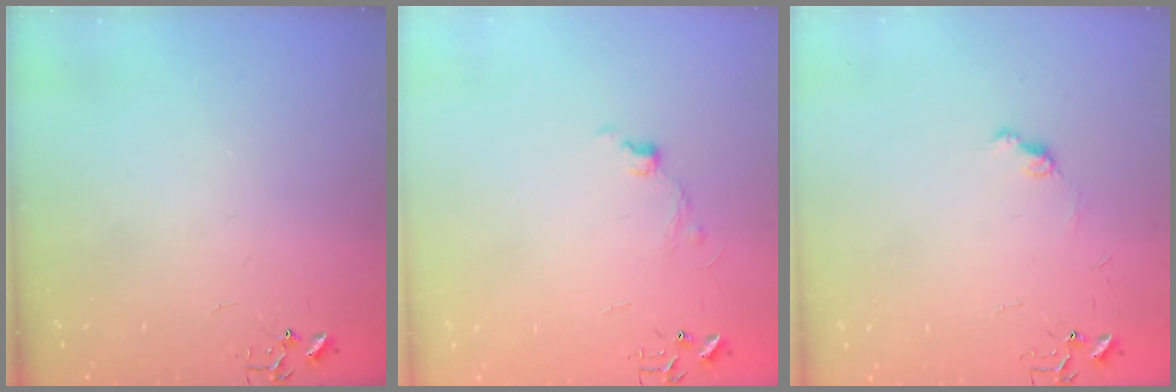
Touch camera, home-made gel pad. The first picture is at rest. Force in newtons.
{"total": 6.8, "press": 6.8, "slide": 0.7}
{"total": 5.8, "press": 5.7, "slide": 0.6}